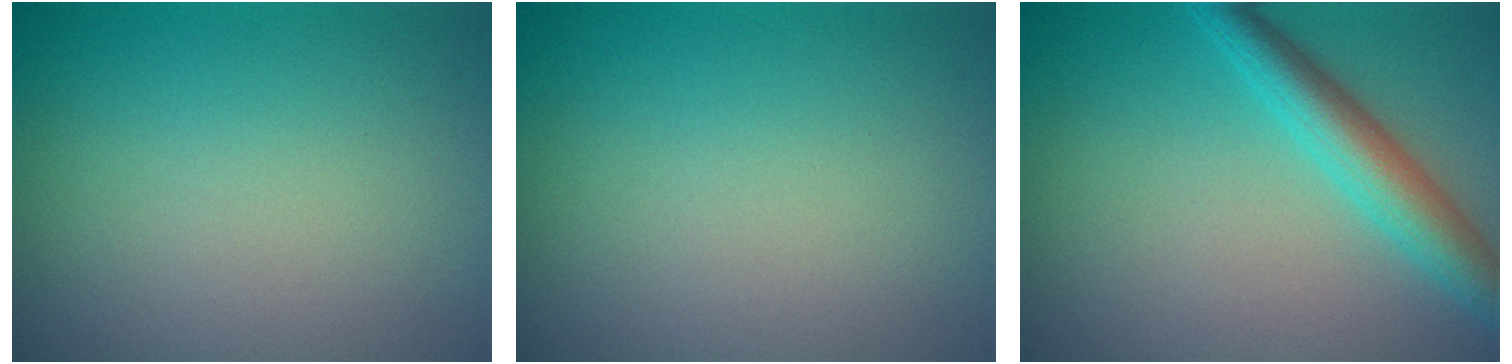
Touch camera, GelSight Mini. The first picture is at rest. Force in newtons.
{"total": 0.0}
{"total": 4.5, "press": 4.5, "slide": 0.1}